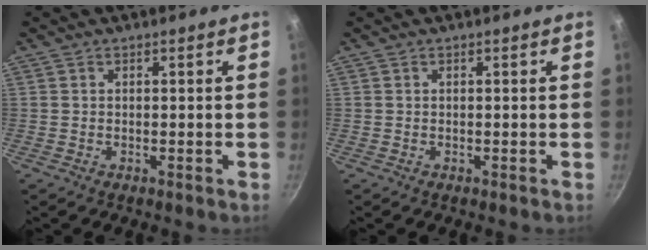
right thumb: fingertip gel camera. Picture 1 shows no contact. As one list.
[{"total": 0.0}]